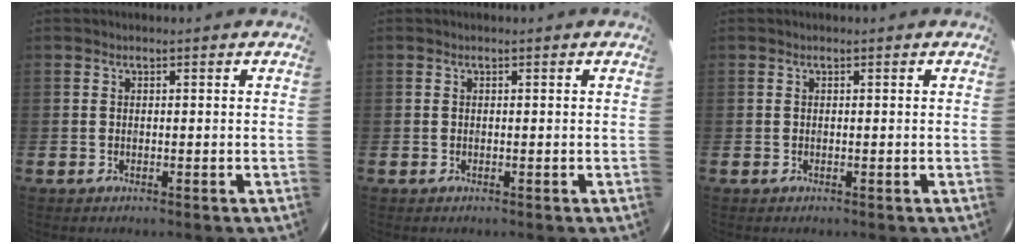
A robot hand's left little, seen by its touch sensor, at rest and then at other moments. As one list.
[{"total": 0.0}, {"total": 0.0}]